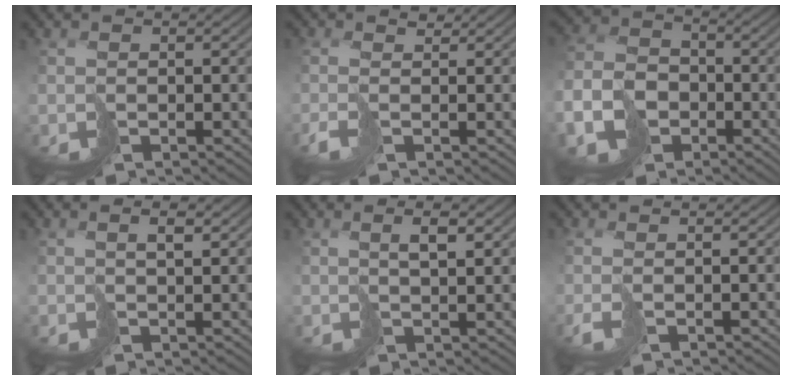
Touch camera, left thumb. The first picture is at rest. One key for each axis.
{"total": 2.1, "fx": -0.5, "fy": 0.8, "fz": 1.9, "tx": -0.053, "ty": 0.005, "tz": -0.020}
{"total": 7.8, "fx": -3.8, "fy": 5.7, "fz": 3.8, "tx": -0.103, "ty": -0.015, "tz": -0.082}
{"total": 2.3, "fx": 1.4, "fy": 0.4, "fz": 1.7, "tx": -0.030, "ty": 0.006, "tz": 0.028}
{"total": 3.1, "fx": 1.8, "fy": 0.5, "fz": 2.4, "tx": -0.041, "ty": 0.006, "tz": 0.037}
{"total": 1.9, "fx": -0.4, "fy": 0.5, "fz": 1.8, "tx": -0.044, "ty": -0.001, "tz": -0.013}